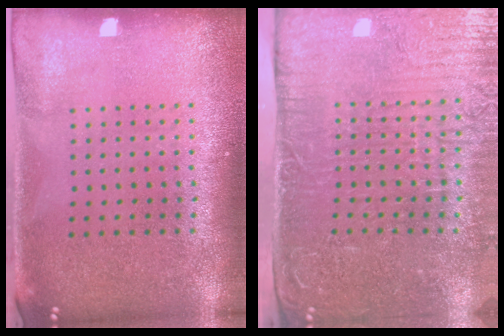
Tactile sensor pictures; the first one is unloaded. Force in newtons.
{"total": 5.3, "press": 4.5, "slide": 2.9}